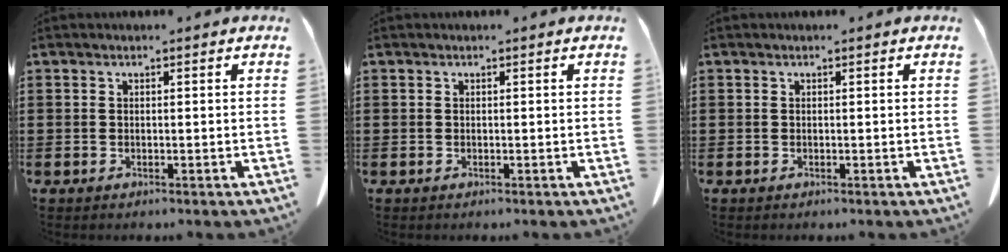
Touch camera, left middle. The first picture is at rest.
{"total": 0.0}
{"total": 0.0}